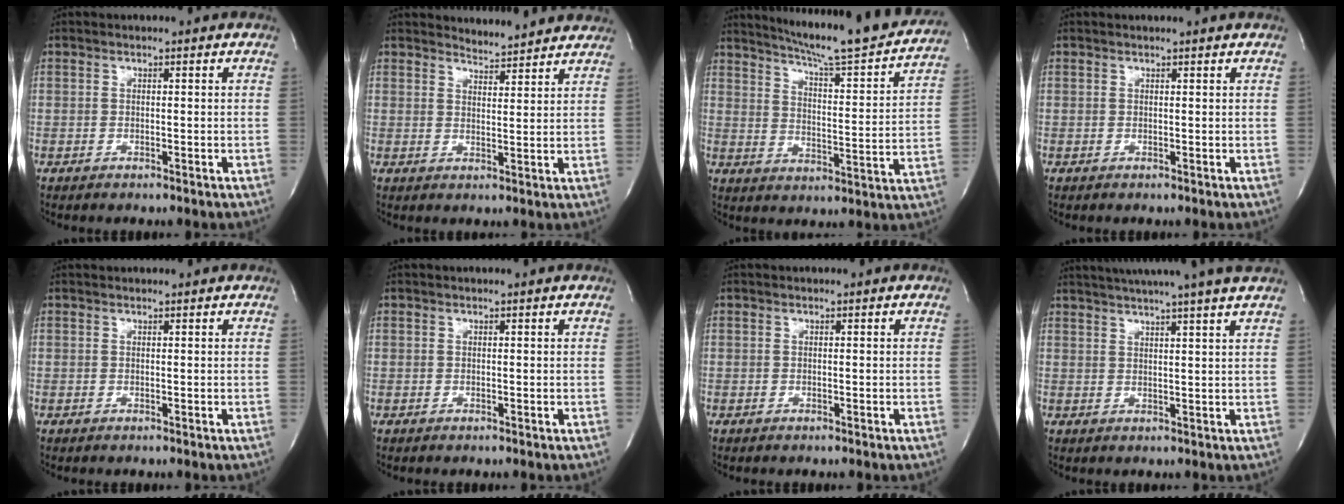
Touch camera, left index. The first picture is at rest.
{"total": 6.0, "force": [5.9, 0.8, 0.1], "torque": [-0.006, 0.005, 0.067]}
{"total": 21.9, "force": [19.8, 0.8, 9.2], "torque": [-0.141, -0.050, 0.261]}
{"total": 1.6, "force": [1.5, -0.4, 0.5], "torque": [-0.014, 0.003, 0.021]}
{"total": 1.9, "force": [1.8, 0.2, 0.3], "torque": [-0.008, 0.019, 0.024]}
{"total": 0.5, "force": [0.5, 0.0, 0.2], "torque": [-0.003, 0.000, 0.007]}
{"total": 0.0}
{"total": 14.5, "force": [12.5, -1.5, 7.1], "torque": [-0.120, 0.000, 0.161]}